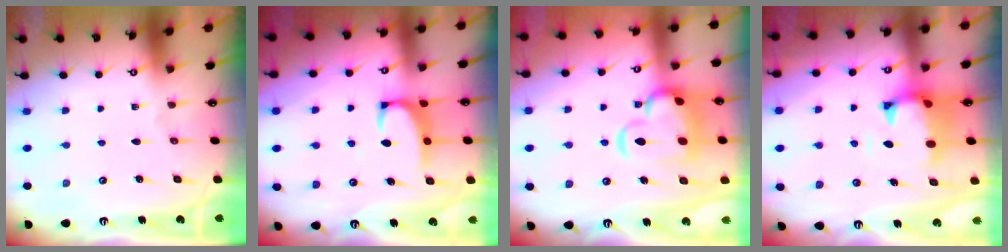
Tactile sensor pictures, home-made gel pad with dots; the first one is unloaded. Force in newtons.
{"total": 2.5, "press": 2.4, "slide": 0.7}
{"total": 8.7, "press": 8.5, "slide": 1.5}
{"total": 1.1, "press": 0.3, "slide": 1.1}